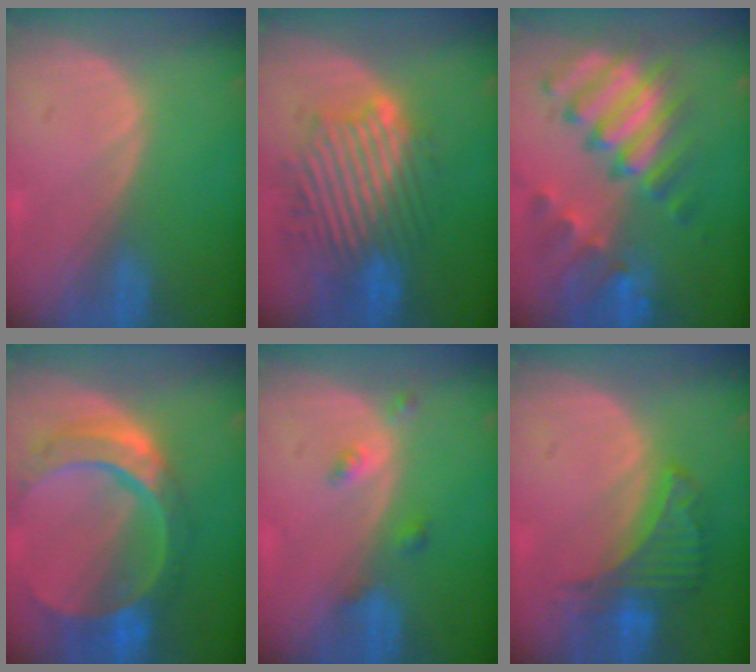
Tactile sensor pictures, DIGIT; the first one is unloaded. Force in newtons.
{"total": 10.5, "press": 10.0, "slide": 3.2}
{"total": 11.6, "press": 10.0, "slide": 5.8}
{"total": 11.0, "press": 9.2, "slide": 6.1}
{"total": 2.5, "press": 2.5, "slide": 0.2}
{"total": 6.5, "press": 6.1, "slide": 2.3}